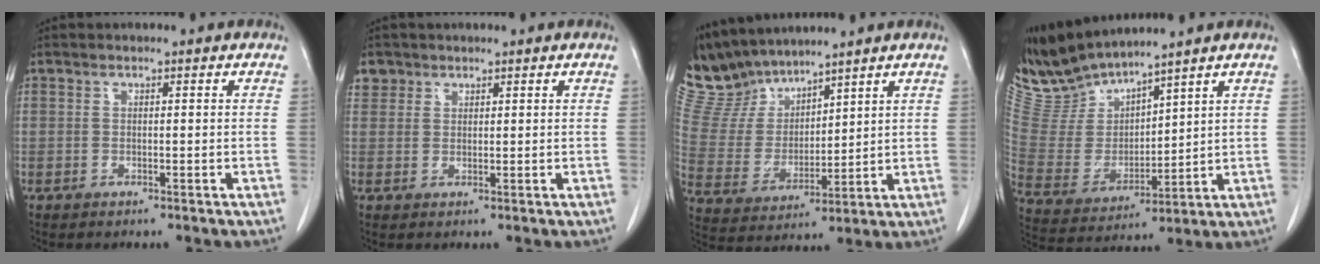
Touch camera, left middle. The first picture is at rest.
{"total": 2.2, "force": [1.6, 1.5, -0.2], "torque": [0.013, 0.007, 0.026]}
{"total": 10.6, "force": [10.3, 2.3, 1.4], "torque": [-0.051, 0.007, 0.228]}
{"total": 9.3, "force": [9.2, 0.4, 1.2], "torque": [-0.055, 0.000, 0.209]}